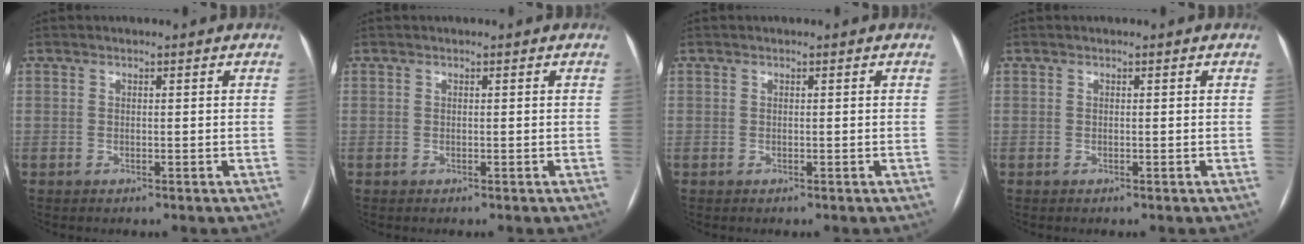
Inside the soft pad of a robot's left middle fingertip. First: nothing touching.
{"total": 0.0}
{"total": 0.0}
{"total": 0.0}